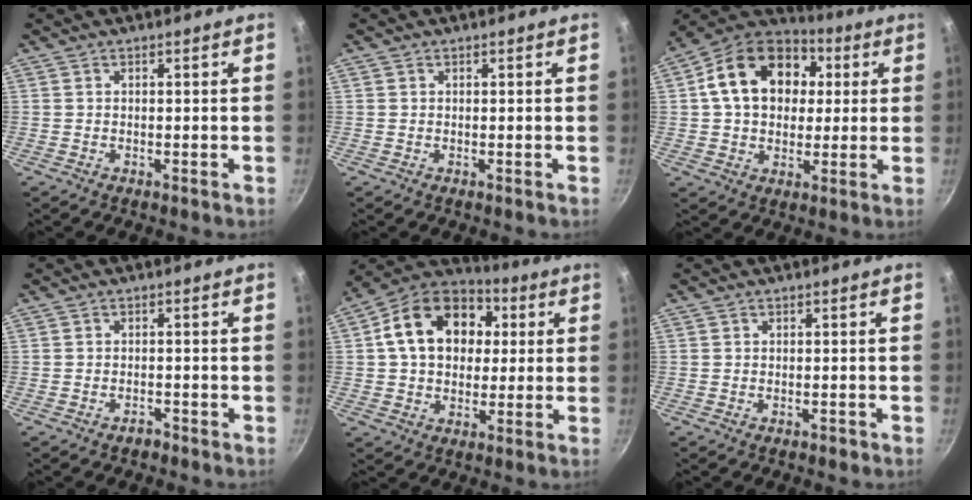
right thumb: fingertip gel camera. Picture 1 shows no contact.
{"total": 0.0}
{"total": 18.8, "force": [4.1, 14.0, 11.9], "torque": [-0.183, 0.025, 0.056]}
{"total": 1.4, "force": [-1.2, 0.7, 0.4], "torque": [0.000, 0.017, -0.017]}
{"total": 18.0, "force": [3.7, 13.4, 11.4], "torque": [-0.171, 0.027, 0.048]}
{"total": 1.0, "force": [-0.6, 0.6, 0.6], "torque": [-0.005, 0.007, -0.008]}